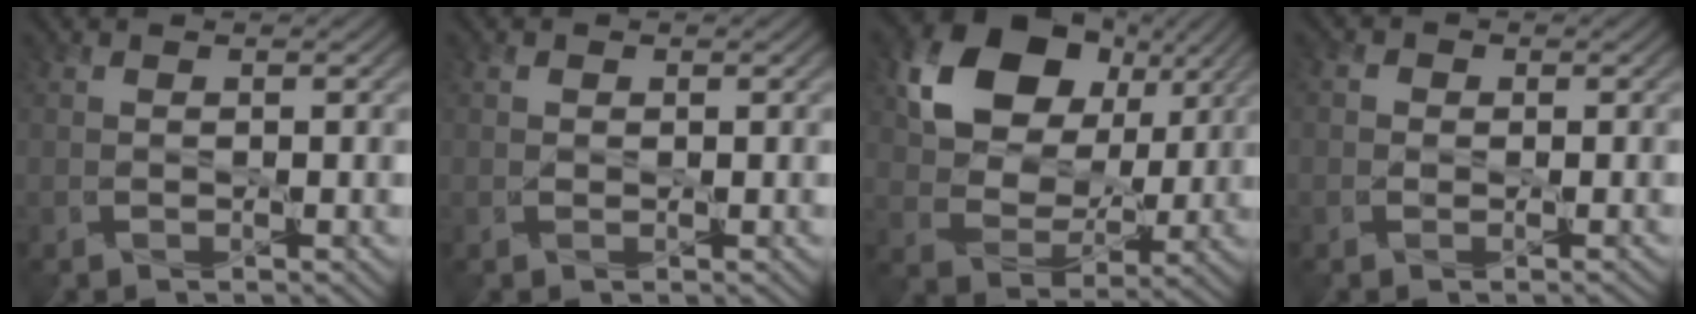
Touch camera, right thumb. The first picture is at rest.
{"total": 0.5, "force": [0.2, 0.4, -0.2], "torque": [0.007, -0.001, 0.004]}
{"total": 14.2, "force": [6.7, 10.2, 7.3], "torque": [-0.153, 0.022, 0.132]}
{"total": 1.0, "force": [-0.3, 1.0, 0.2], "torque": [0.001, 0.000, -0.006]}